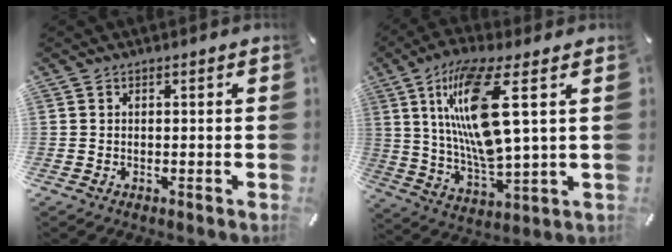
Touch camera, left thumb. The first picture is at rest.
{"total": 18.6, "force": [6.2, 4.7, 16.9], "torque": [-0.356, -0.022, 0.087]}